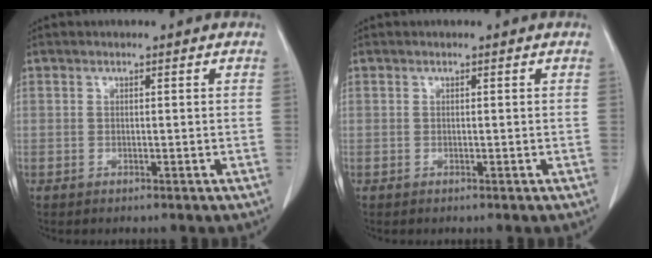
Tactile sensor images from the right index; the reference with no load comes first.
{"total": 0.0}